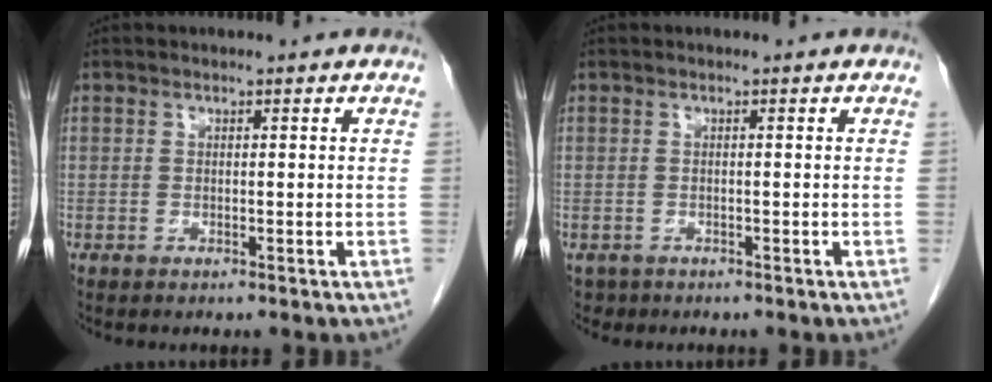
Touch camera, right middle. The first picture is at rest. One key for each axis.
{"total": 1.6, "fx": -1.2, "fy": 1.1, "fz": 0.1, "tx": -0.012, "ty": -0.001, "tz": -0.018}